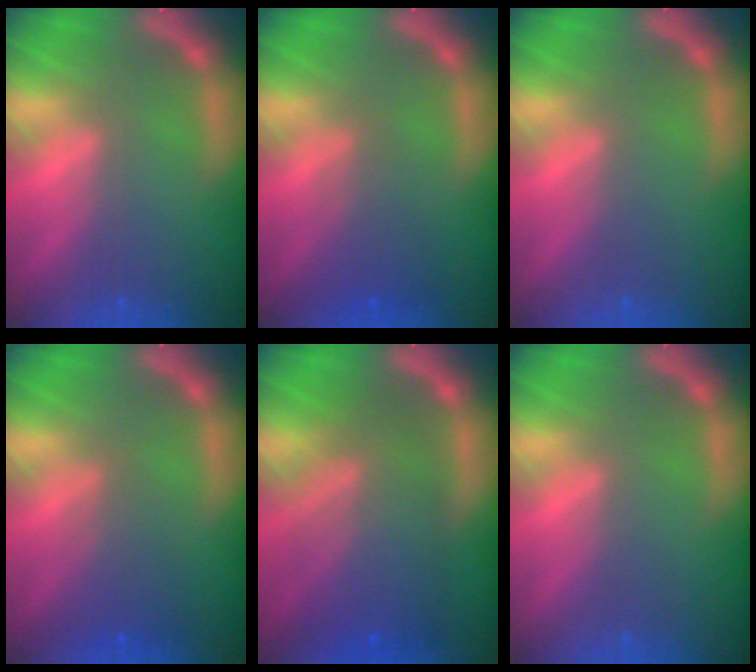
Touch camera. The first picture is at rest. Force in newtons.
{"total": 2.9}
{"total": 0.0}
{"total": 2.9}
{"total": 8.5}
{"total": 0.0}